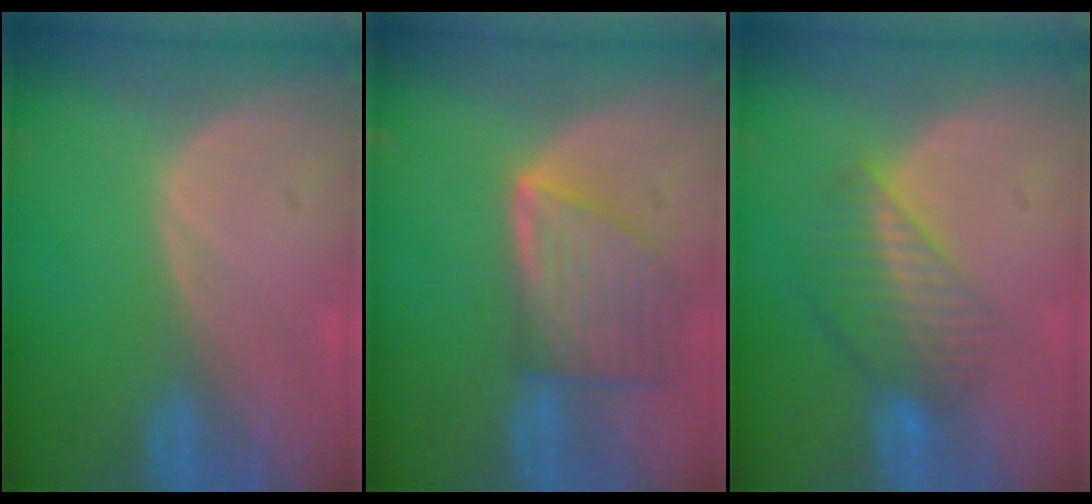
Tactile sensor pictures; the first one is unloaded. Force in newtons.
{"total": 8.0, "press": 7.1, "slide": 3.6}
{"total": 7.0, "press": 6.0, "slide": 3.5}